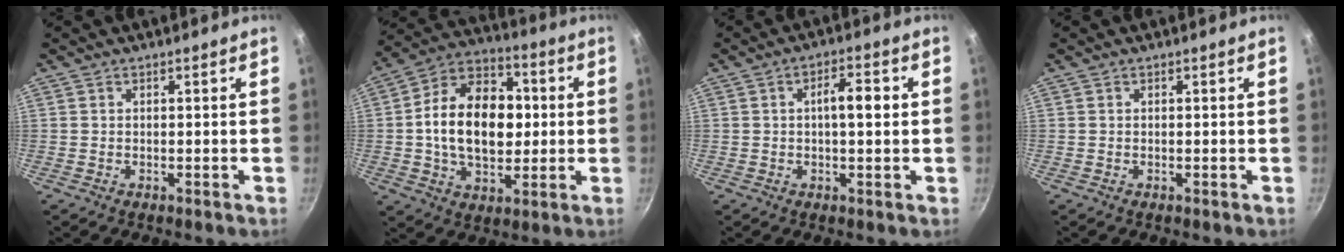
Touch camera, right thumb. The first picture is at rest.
{"total": 19.2, "force": [0.7, 12.9, 14.2], "torque": [-0.201, 0.024, -0.001]}
{"total": 5.5, "force": [0.5, 2.0, 5.1], "torque": [-0.070, 0.014, 0.001]}
{"total": 0.0}